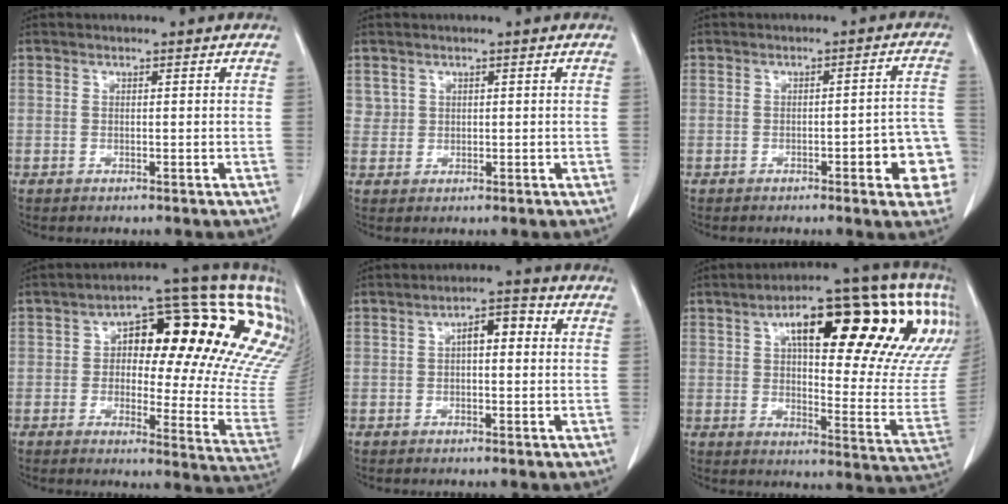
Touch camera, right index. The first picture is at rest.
{"total": 1.6, "force": [0.7, 1.4, 0.0], "torque": [0.014, 0.004, 0.008]}
{"total": 8.5, "force": [-3.2, 1.7, 7.7], "torque": [-0.072, 0.016, -0.039]}
{"total": 24.9, "force": [7.4, 7.5, 22.5], "torque": [-0.224, 0.060, 0.105]}
{"total": 4.4, "force": [0.7, 1.7, 3.9], "torque": [-0.062, 0.024, 0.007]}
{"total": 30.0, "force": [13.0, 7.5, 26.0], "torque": [-0.277, 0.050, 0.184]}